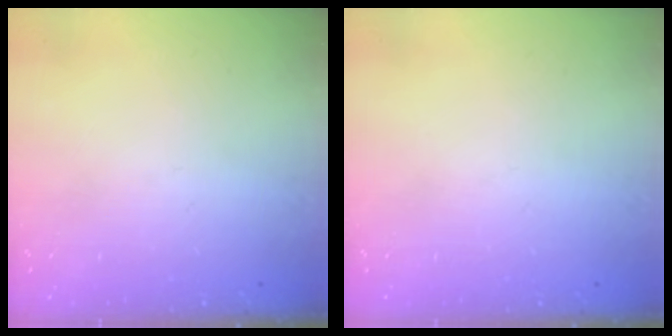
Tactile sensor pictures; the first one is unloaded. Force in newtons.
{"total": 0.0}